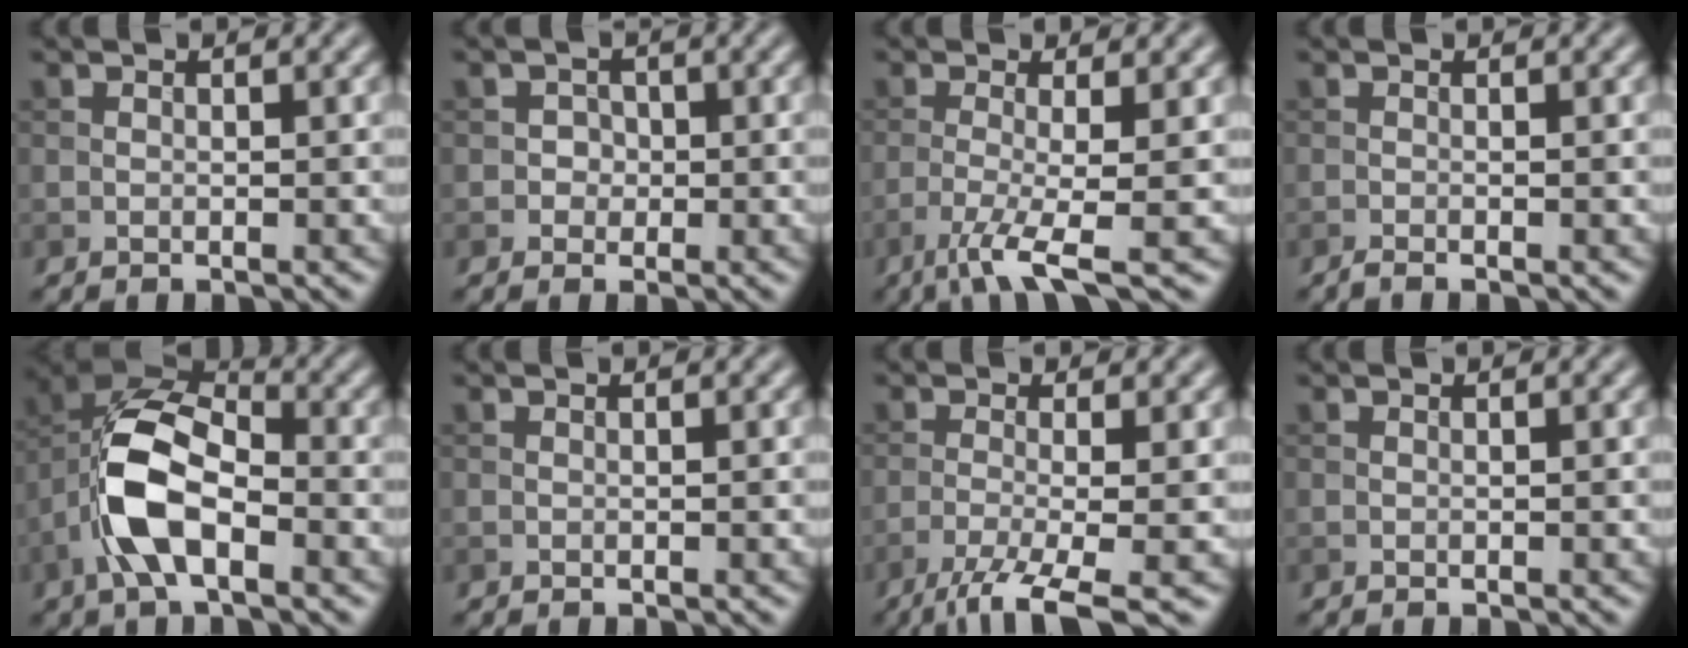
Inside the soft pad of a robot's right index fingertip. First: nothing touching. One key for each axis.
{"total": 1.5, "fx": -0.3, "fy": 1.4, "fz": 0.3, "tx": 0.016, "ty": 0.001, "tz": -0.010}
{"total": 4.9, "fx": -2.3, "fy": 0.7, "fz": 4.3, "tx": -0.078, "ty": -0.005, "tz": -0.053}
{"total": 0.9, "fx": -0.7, "fy": 0.2, "fz": 0.6, "tx": -0.009, "ty": -0.004, "tz": -0.016}
{"total": 8.5, "fx": -2.7, "fy": 4.1, "fz": 6.9, "tx": -0.140, "ty": 0.015, "tz": -0.057}
{"total": 0.0}
{"total": 6.3, "fx": -3.5, "fy": 1.4, "fz": 5.1, "tx": -0.082, "ty": -0.005, "tz": -0.074}
{"total": 0.0}